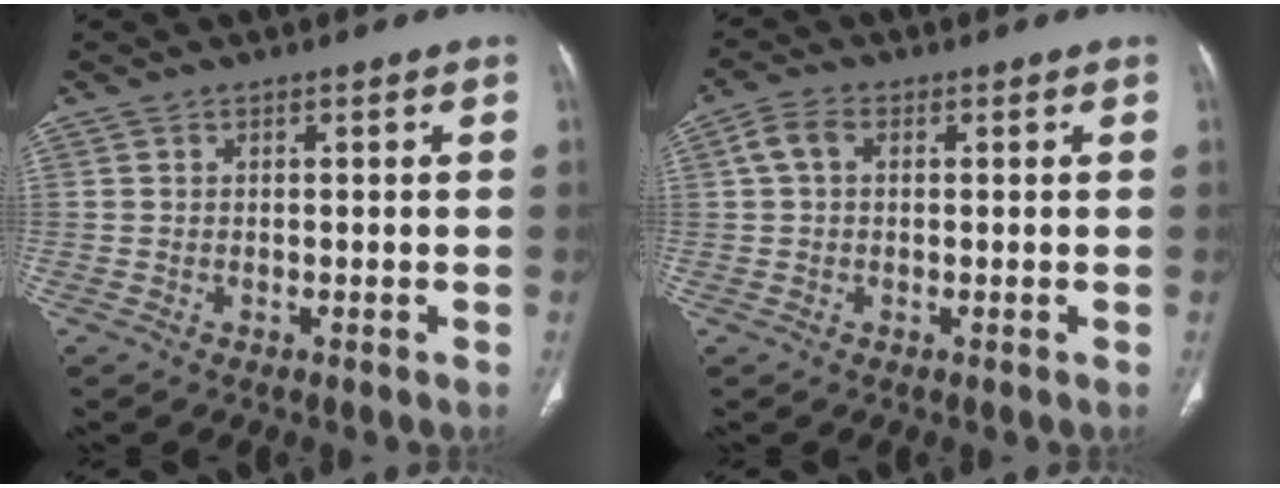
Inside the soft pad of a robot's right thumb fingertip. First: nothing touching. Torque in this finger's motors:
{"motor_torque": [0.03, 0.03, 0.25, -0.25, 0.01]}